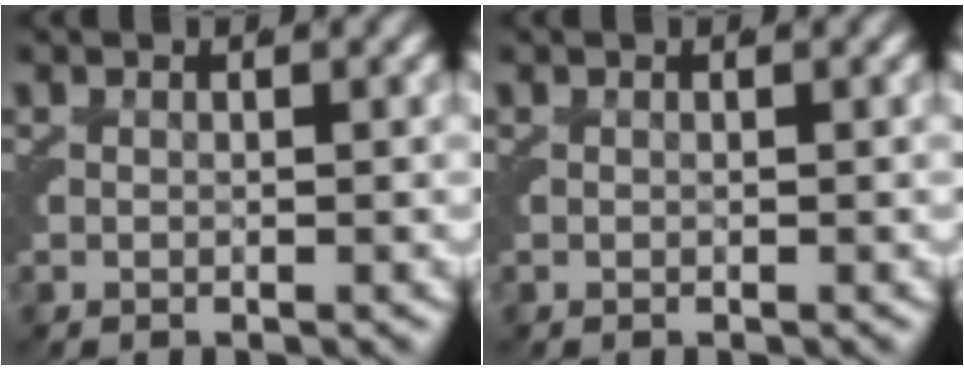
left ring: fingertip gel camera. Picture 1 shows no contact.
{"total": 0.0}